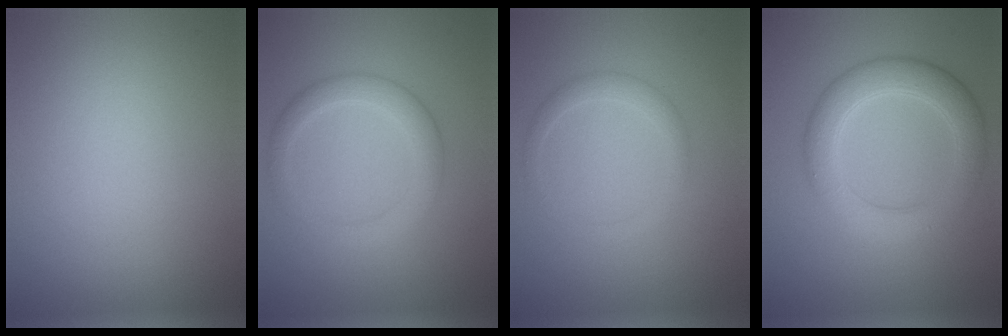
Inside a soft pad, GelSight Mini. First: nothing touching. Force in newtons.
{"total": 2.9, "press": 2.9, "slide": 0.1}
{"total": 1.6, "press": 1.6, "slide": 0.0}
{"total": 4.8, "press": 4.8, "slide": 0.0}